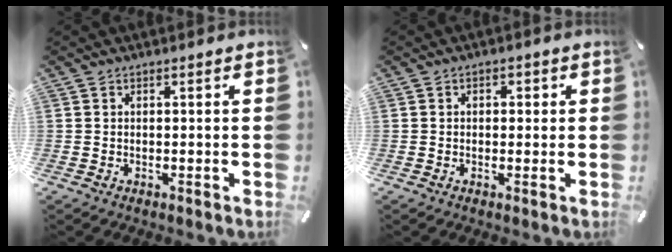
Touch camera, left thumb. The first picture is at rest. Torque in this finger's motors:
{"motor_torque": [-0.03, -0.47, 0.01, 0.16, 0.01]}